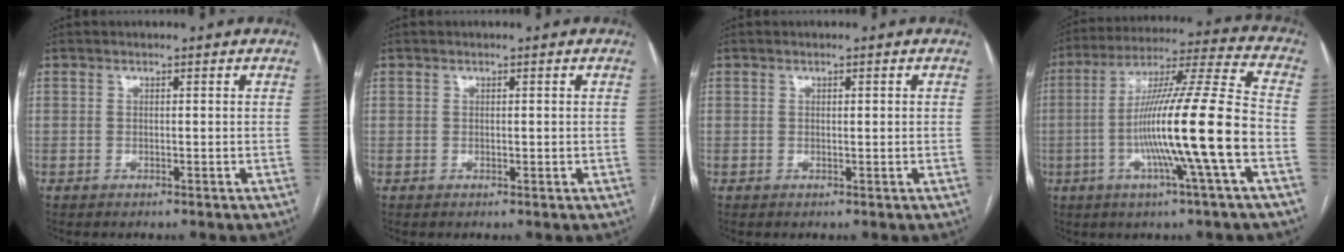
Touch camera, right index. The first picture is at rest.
{"total": 0.6, "force": [0.1, 0.3, 0.5], "torque": [-0.007, -0.002, 0.003]}
{"total": 0.9, "force": [0.2, 0.2, 0.9], "torque": [-0.016, 0.001, 0.004]}
{"total": 18.4, "force": [-4.4, -1.3, 17.8], "torque": [-0.311, 0.000, -0.086]}